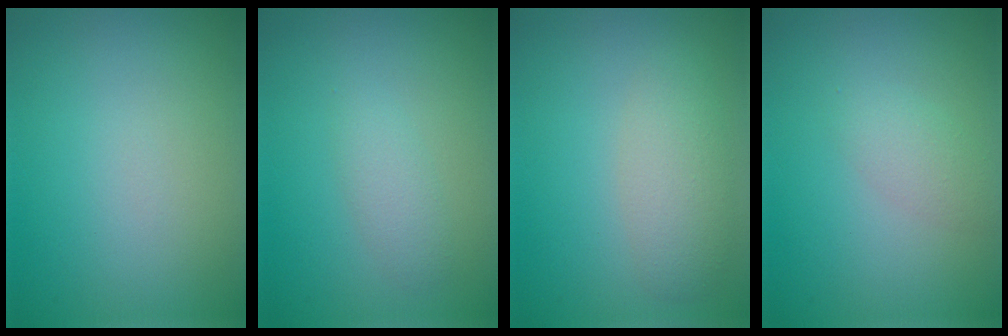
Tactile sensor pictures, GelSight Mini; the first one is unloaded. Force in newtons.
{"total": 1.7, "press": 1.7, "slide": 0.1}
{"total": 3.0, "press": 3.0, "slide": 0.2}
{"total": 1.8, "press": 1.8, "slide": 0.0}